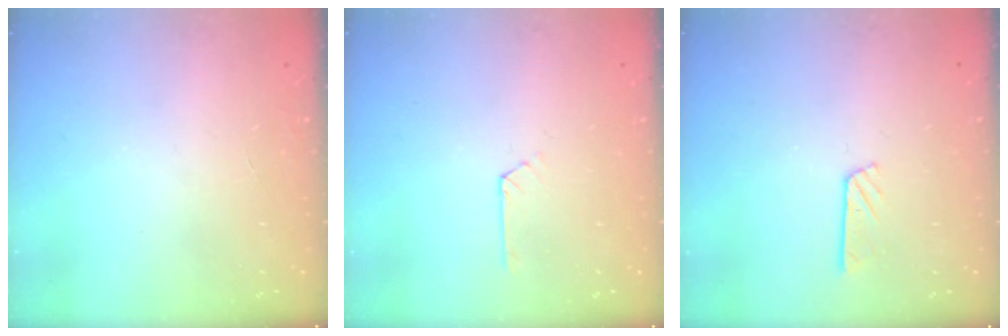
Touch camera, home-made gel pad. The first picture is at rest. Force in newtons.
{"total": 2.0, "press": 2.0, "slide": 0.2}
{"total": 2.8, "press": 2.8, "slide": 0.2}